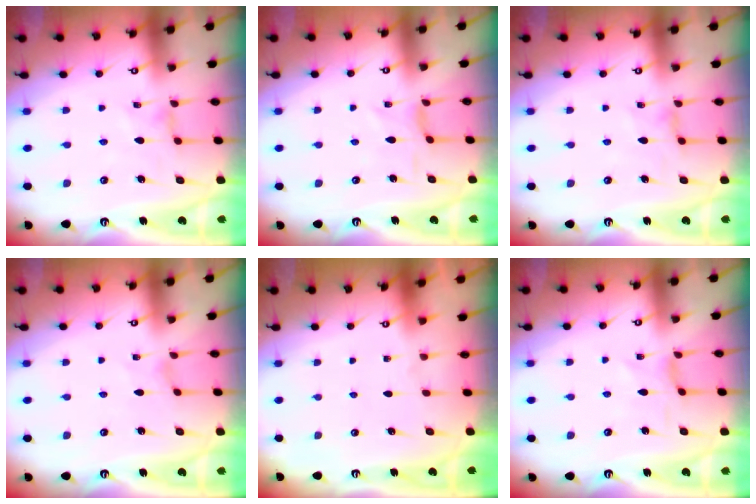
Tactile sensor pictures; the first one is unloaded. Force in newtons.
{"total": 1.1, "press": 1.0, "slide": 0.5}
{"total": 1.7, "press": 1.6, "slide": 0.4}
{"total": 0.0}
{"total": 0.0}
{"total": 1.4, "press": 1.4, "slide": 0.2}